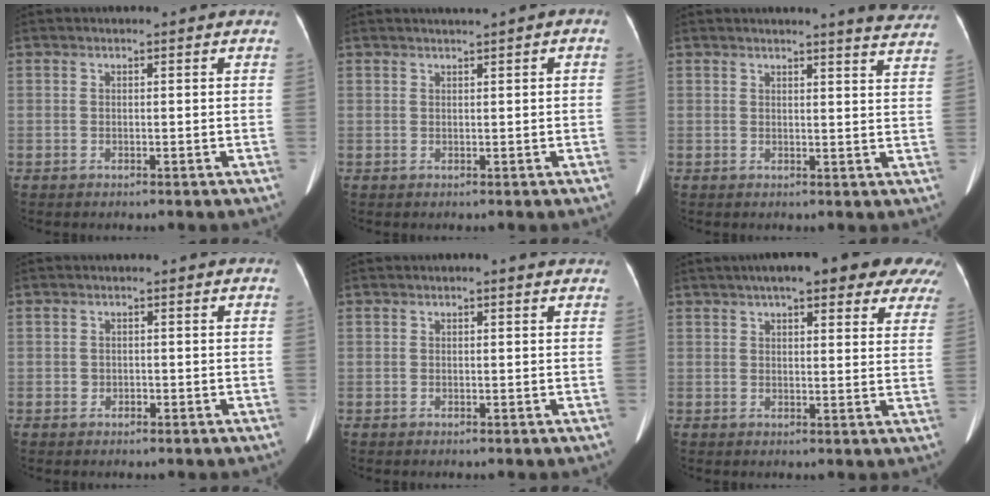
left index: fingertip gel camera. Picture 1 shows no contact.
{"total": 1.4, "force": [0.7, 0.1, 1.2], "torque": [-0.024, 0.010, 0.013]}
{"total": 7.9, "force": [7.6, -0.3, 2.2], "torque": [-0.017, -0.037, 0.062]}
{"total": 1.1, "force": [-1.0, 0.5, -0.3], "torque": [0.003, -0.013, -0.013]}
{"total": 1.2, "force": [0.9, 0.2, 0.7], "torque": [-0.013, 0.010, 0.009]}
{"total": 19.1, "force": [14.4, 4.6, 11.6], "torque": [-0.151, 0.040, 0.166]}